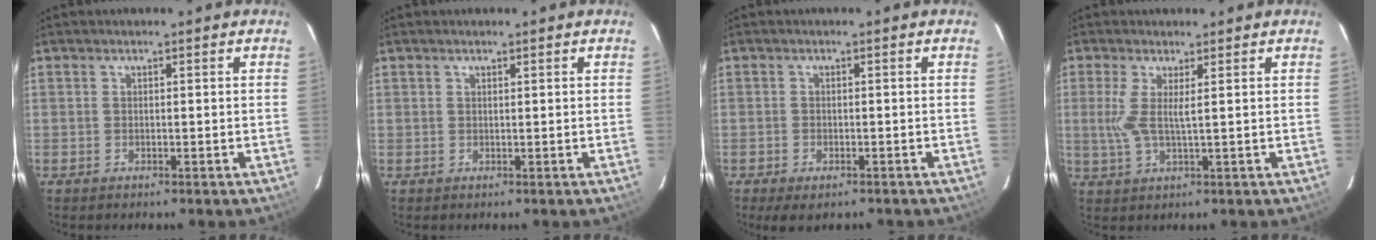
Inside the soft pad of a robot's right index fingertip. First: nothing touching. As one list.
[{"total": 0.6, "force": [0.3, 0.5, 0.0], "torque": [0.002, 0.003, 0.004]}, {"total": 4.1, "force": [-2.8, 1.8, 2.5], "torque": [-0.053, -0.017, -0.045]}, {"total": 4.3, "force": [0.9, 0.4, 4.2], "torque": [-0.094, -0.004, 0.013]}]